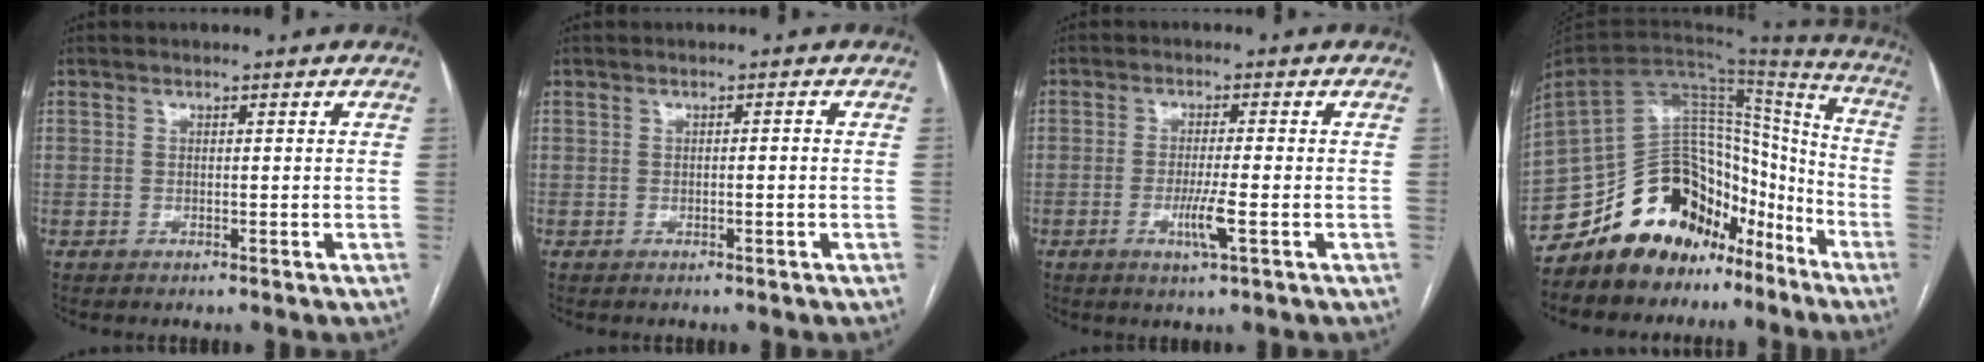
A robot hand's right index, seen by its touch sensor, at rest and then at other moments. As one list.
[{"total": 0.7, "force": [-0.1, 0.2, 0.7], "torque": [-0.010, 0.002, -0.001]}, {"total": 4.4, "force": [-1.5, -0.2, 4.1], "torque": [-0.081, -0.010, -0.028]}, {"total": 20.1, "force": [-14.6, 11.4, 7.8], "torque": [-0.128, 0.083, -0.233]}]